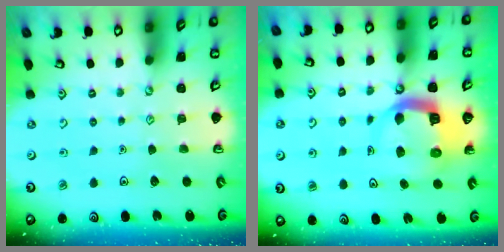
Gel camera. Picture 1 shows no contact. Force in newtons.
{"total": 8.7, "press": 8.6, "slide": 1.3}